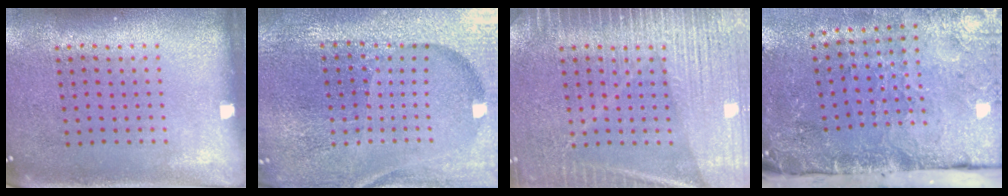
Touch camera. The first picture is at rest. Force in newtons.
{"total": 5.6, "press": 5.1, "slide": 2.3}
{"total": 5.9, "press": 5.9, "slide": 0.9}
{"total": 5.1, "press": 3.7, "slide": 3.6}